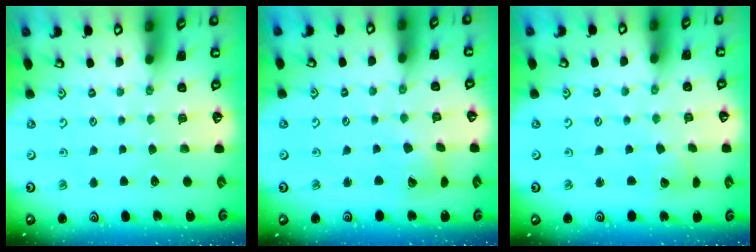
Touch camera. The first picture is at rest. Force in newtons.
{"total": 6.1, "press": 6.0, "slide": 0.8}
{"total": 2.4, "press": 2.4, "slide": 0.3}